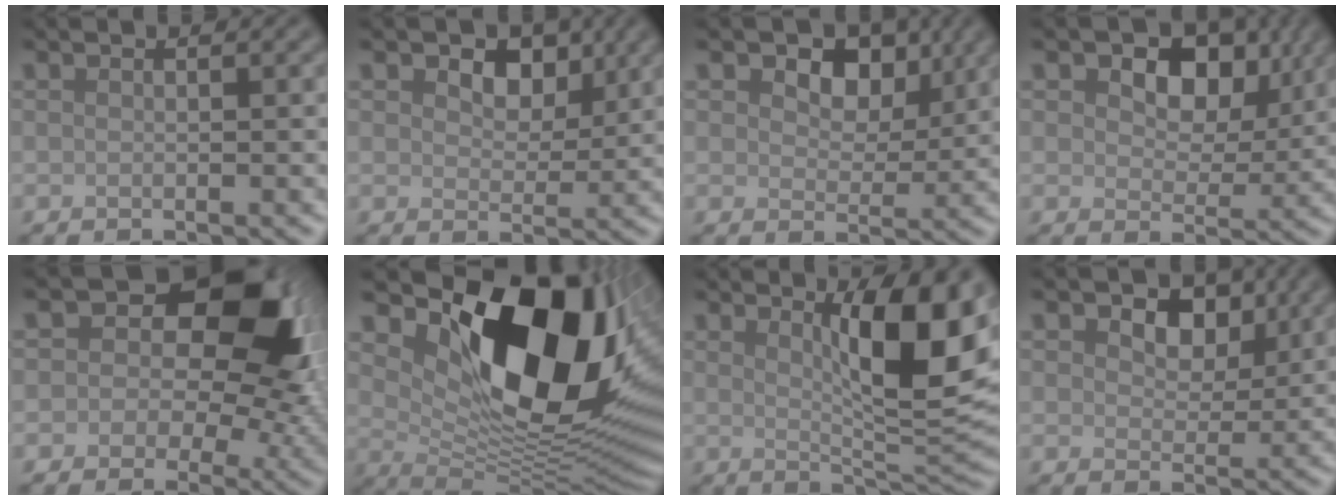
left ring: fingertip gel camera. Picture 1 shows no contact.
{"total": 4.4, "force": [2.1, 2.9, 2.6], "torque": [-0.046, -0.006, 0.023]}
{"total": 5.6, "force": [2.6, 3.6, 3.5], "torque": [-0.056, -0.007, 0.031]}
{"total": 6.9, "force": [2.7, 4.4, 4.5], "torque": [-0.074, -0.007, 0.034]}
{"total": 11.3, "force": [3.0, 7.5, 8.0], "torque": [-0.085, 0.006, 0.038]}
{"total": 15.6, "force": [5.8, 8.4, 11.9], "torque": [-0.160, -0.009, 0.104]}
{"total": 8.9, "force": [2.6, 2.2, 8.1], "torque": [-0.117, -0.007, 0.047]}
{"total": 5.1, "force": [2.4, 3.3, 3.1], "torque": [-0.050, -0.005, 0.025]}